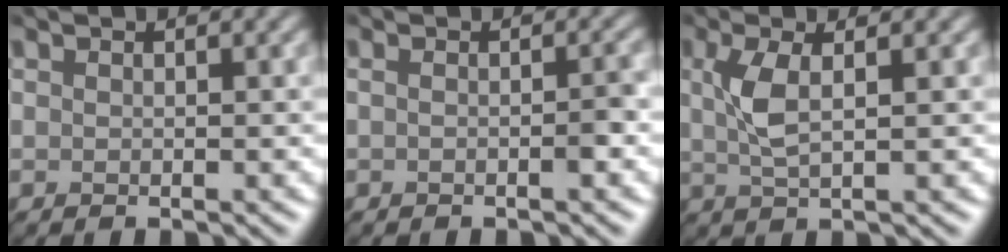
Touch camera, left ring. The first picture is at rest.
{"total": 1.4, "force": [-0.7, 0.4, 1.1], "torque": [-0.015, 0.001, -0.014]}
{"total": 2.7, "force": [0.0, 0.7, 2.6], "torque": [-0.060, -0.001, 0.003]}